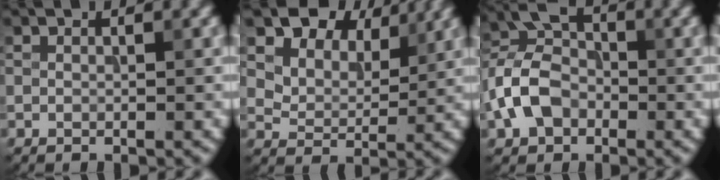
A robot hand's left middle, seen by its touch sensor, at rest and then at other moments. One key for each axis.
{"total": 7.0, "fx": 4.8, "fy": 4.2, "fz": 2.9, "tx": -0.060, "ty": -0.009, "tz": 0.091}
{"total": 6.4, "fx": -2.2, "fy": 4.5, "fz": 4.1, "tx": -0.081, "ty": 0.015, "tz": -0.057}